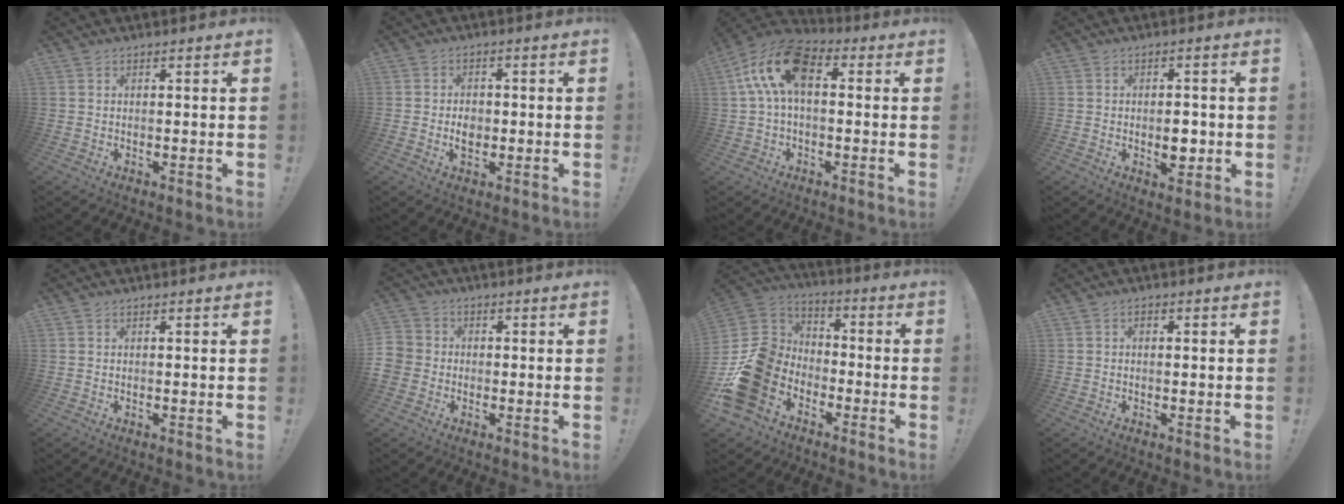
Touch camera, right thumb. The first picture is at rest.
{"total": 4.1, "force": [-1.1, 3.2, 2.4], "torque": [-0.025, -0.003, -0.024]}
{"total": 14.5, "force": [3.4, 7.9, 11.7], "torque": [-0.229, -0.001, 0.062]}
{"total": 5.1, "force": [-0.8, 3.8, 3.3], "torque": [-0.025, 0.001, -0.015]}
{"total": 0.0}
{"total": 4.9, "force": [-1.5, 4.5, 1.5], "torque": [-0.034, 0.016, -0.029]}
{"total": 20.0, "force": [-8.1, 15.1, 10.5], "torque": [-0.168, 0.044, -0.109]}
{"total": 1.1, "force": [-0.2, 0.6, 0.9], "torque": [-0.019, 0.006, -0.004]}